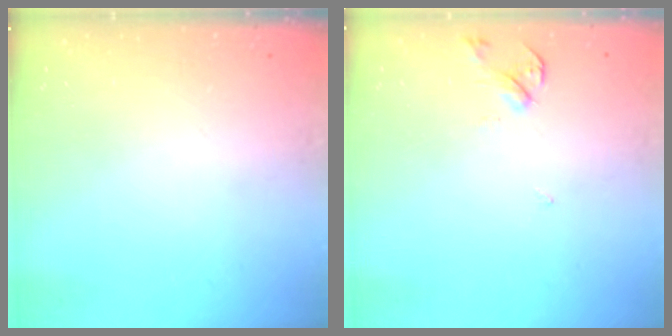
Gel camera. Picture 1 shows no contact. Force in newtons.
{"total": 4.3, "press": 4.3, "slide": 0.8}